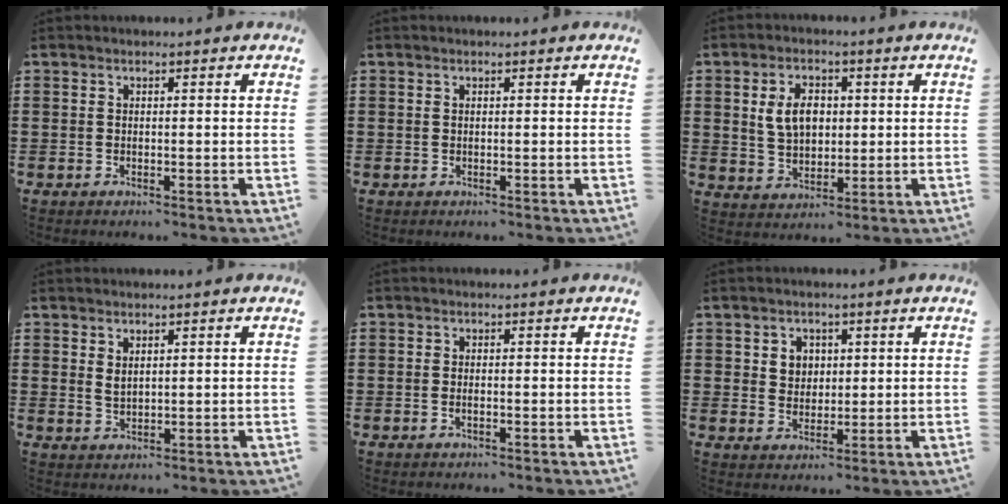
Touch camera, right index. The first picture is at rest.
{"total": 0.0}
{"total": 6.0, "force": [1.1, 4.0, 4.3], "torque": [-0.095, 0.010, 0.013]}
{"total": 1.8, "force": [1.3, 0.8, 1.0], "torque": [-0.021, 0.003, 0.023]}
{"total": 0.6, "force": [-0.3, 0.2, 0.5], "torque": [-0.010, -0.003, -0.005]}
{"total": 3.1, "force": [1.1, 2.8, 0.8], "torque": [-0.028, 0.012, 0.019]}